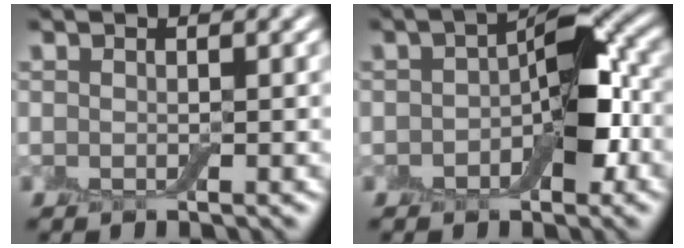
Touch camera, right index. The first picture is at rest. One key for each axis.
{"total": 5.9, "fx": -1.0, "fy": 3.2, "fz": 4.8, "tx": -0.067, "ty": 0.011, "tz": -0.024}